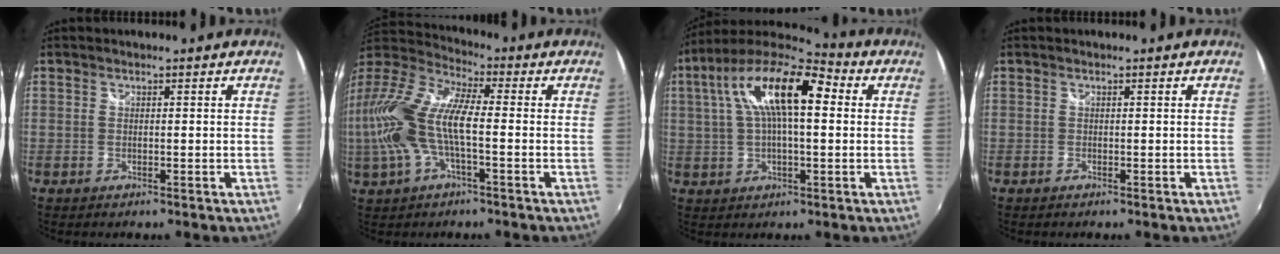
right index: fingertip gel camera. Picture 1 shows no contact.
{"total": 17.1, "force": [-1.3, 6.1, 15.9], "torque": [-0.307, 0.002, -0.031]}
{"total": 17.7, "force": [4.4, 6.5, 15.9], "torque": [-0.284, 0.030, 0.062]}
{"total": 0.0}